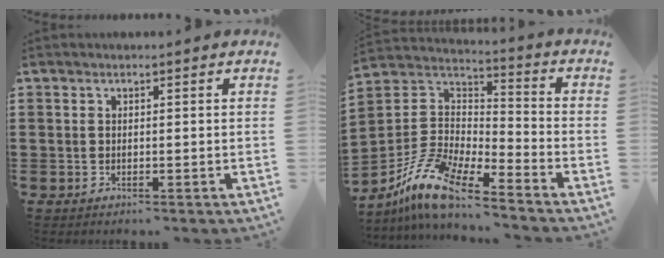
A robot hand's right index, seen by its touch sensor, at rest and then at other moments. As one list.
[{"total": 11.2, "force": [-9.0, 2.6, 6.2], "torque": [-0.154, 0.014, -0.186]}]